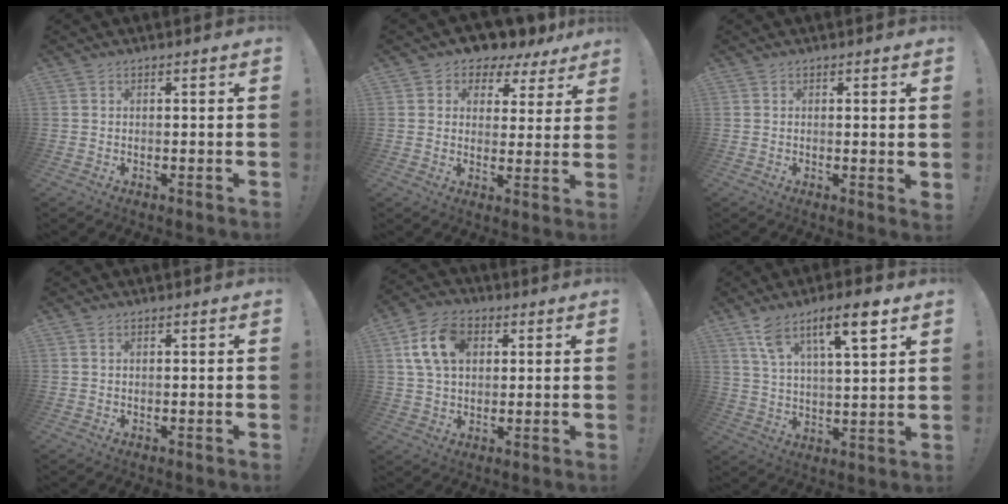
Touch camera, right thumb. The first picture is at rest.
{"total": 5.4, "force": [3.7, 3.8, 1.0], "torque": [-0.010, -0.038, 0.068]}
{"total": 1.5, "force": [0.6, -0.1, 1.3], "torque": [-0.018, -0.004, 0.008]}
{"total": 0.7, "force": [0.3, 0.3, 0.5], "torque": [-0.013, 0.004, 0.007]}
{"total": 13.2, "force": [4.0, 9.0, 8.8], "torque": [-0.160, 0.007, 0.078]}
{"total": 12.8, "force": [7.7, 3.2, 9.7], "torque": [-0.151, -0.033, 0.123]}